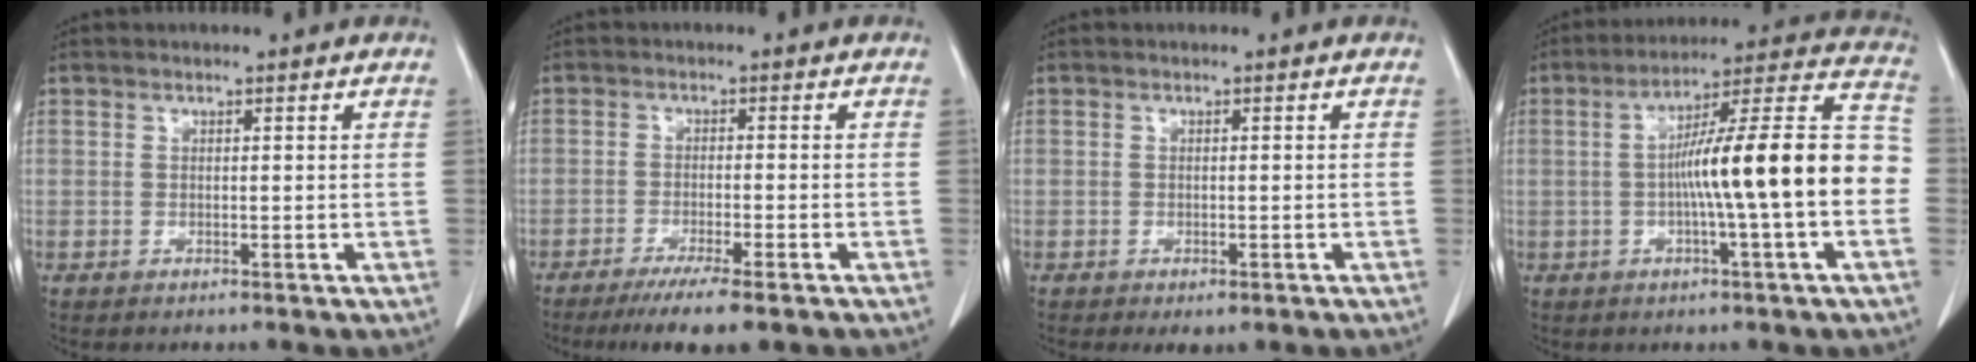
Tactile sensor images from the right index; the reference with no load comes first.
{"total": 7.9, "force": [-5.8, 0.3, 5.3], "torque": [-0.076, -0.017, -0.087]}
{"total": 2.0, "force": [-1.2, 1.2, 1.2], "torque": [-0.013, -0.001, -0.007]}
{"total": 17.7, "force": [-1.8, 0.6, 17.6], "torque": [-0.261, 0.032, -0.035]}